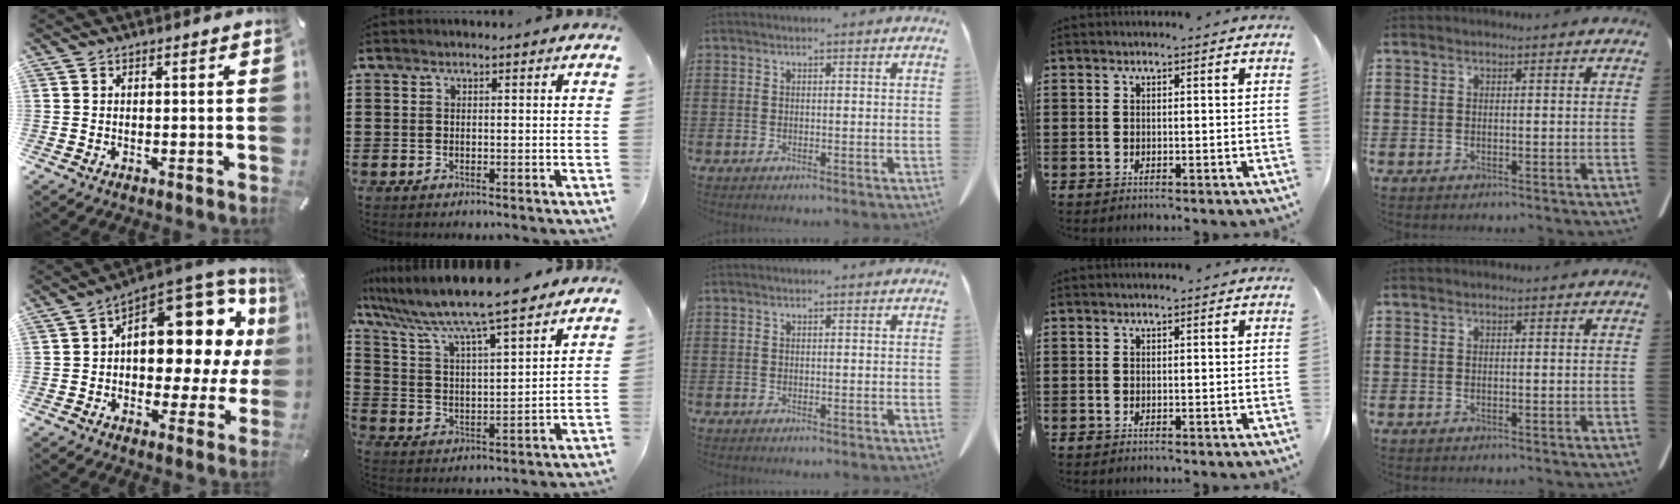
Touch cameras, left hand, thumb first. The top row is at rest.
{"thumb": {"total": 16.8, "force": [6.2, 9.8, 12.2], "torque": [-0.146, -0.070, 0.099]}, "index": {"total": 8.7, "force": [7.8, 0.2, 4.1], "torque": [-0.113, -0.052, 0.127]}}